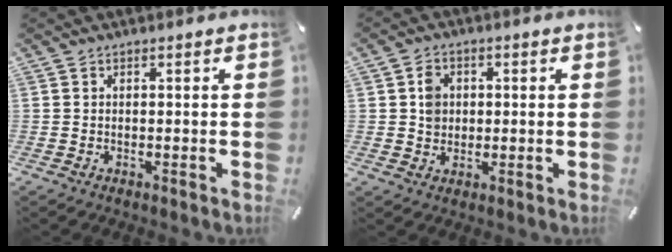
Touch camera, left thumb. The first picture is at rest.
{"total": 4.3, "force": [0.5, 3.9, 1.8], "torque": [-0.017, -0.001, 0.004]}